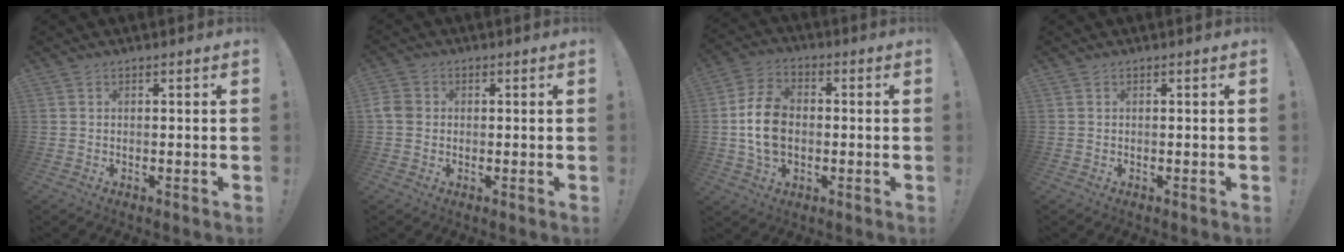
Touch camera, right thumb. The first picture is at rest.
{"total": 4.4, "force": [-0.1, 3.9, 2.1], "torque": [-0.048, 0.009, -0.002]}
{"total": 12.5, "force": [-1.0, 9.1, 8.5], "torque": [-0.164, 0.009, -0.017]}
{"total": 0.0}